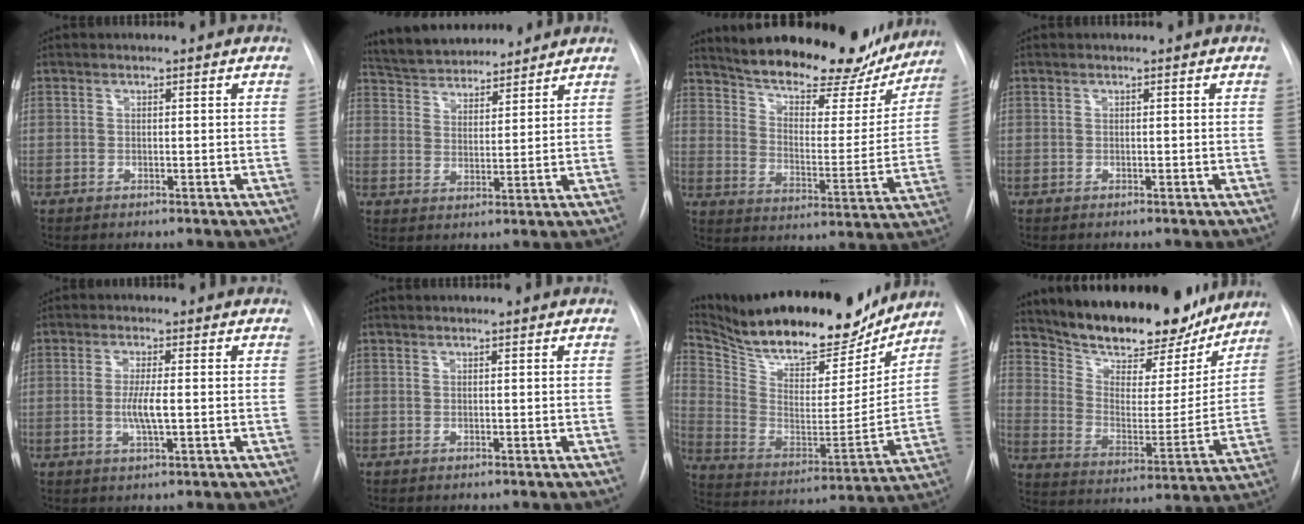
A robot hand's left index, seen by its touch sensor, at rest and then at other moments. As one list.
[{"total": 12.7, "force": [11.8, 3.2, 3.7], "torque": [-0.056, 0.024, 0.194]}, {"total": 24.6, "force": [21.4, 6.3, 10.4], "torque": [-0.159, -0.022, 0.286]}, {"total": 0.0}, {"total": 4.2, "force": [-0.4, 0.4, 4.1], "torque": [-0.083, -0.006, -0.009]}, {"total": 0.0}, {"total": 24.7, "force": [21.6, 6.4, 10.2], "torque": [-0.188, -0.017, 0.334]}, {"total": 22.4, "force": [19.7, 6.9, 8.1], "torque": [-0.132, -0.014, 0.289]}]